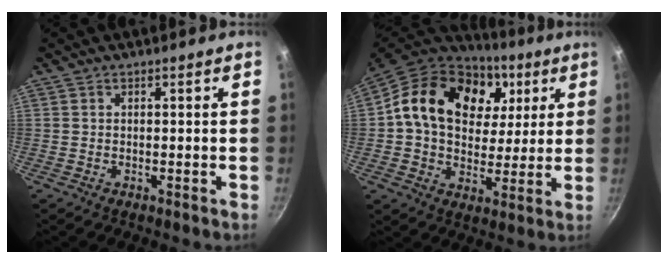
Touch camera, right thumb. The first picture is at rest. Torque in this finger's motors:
{"motor_torque": [-0.23, 2.20, 0.36, -0.16, 0.22]}